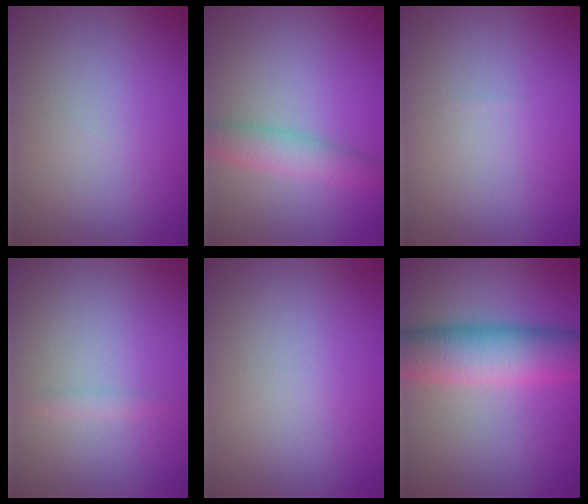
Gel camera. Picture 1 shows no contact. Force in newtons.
{"total": 3.2, "press": 3.2, "slide": 0.1}
{"total": 0.0}
{"total": 0.8, "press": 0.8, "slide": 0.0}
{"total": 0.0}
{"total": 8.4, "press": 8.4, "slide": 0.2}